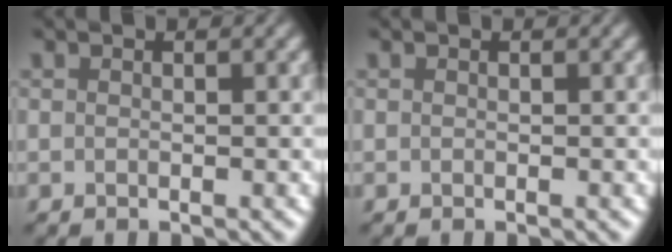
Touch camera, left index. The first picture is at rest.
{"total": 0.0}